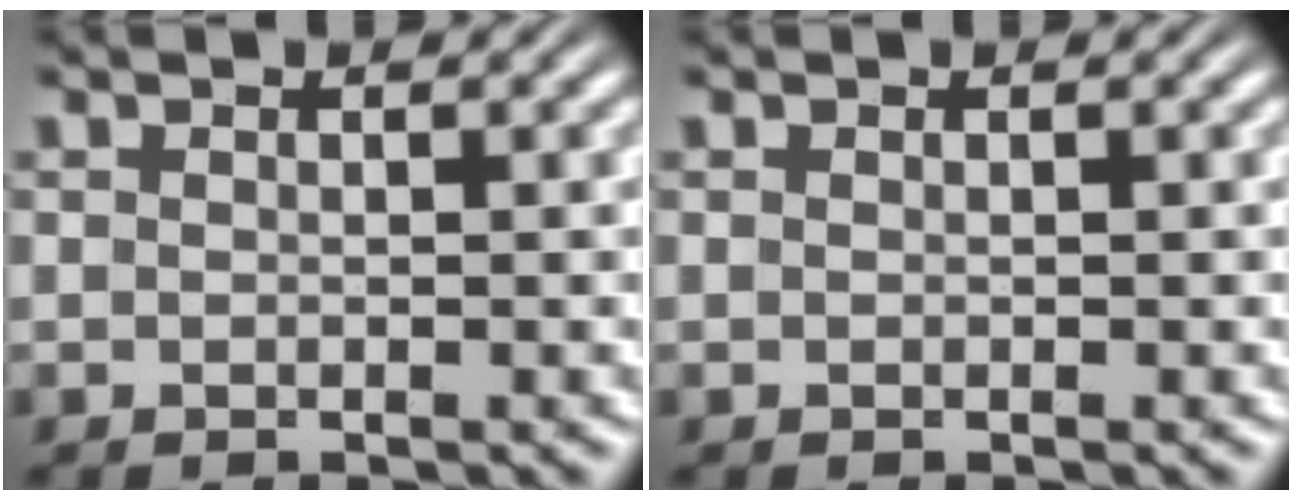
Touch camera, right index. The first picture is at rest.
{"total": 0.0}